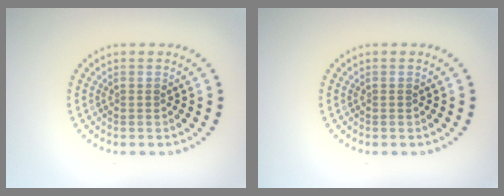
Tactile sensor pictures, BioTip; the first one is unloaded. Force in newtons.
{"total": 0.0}